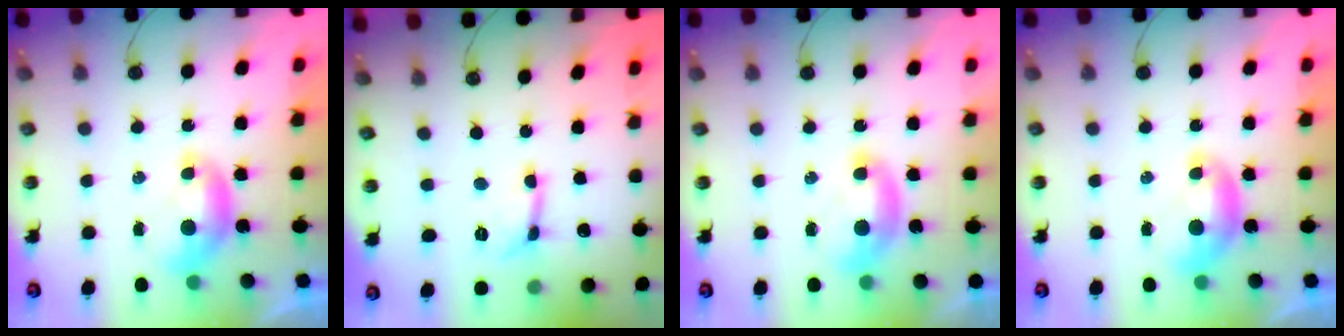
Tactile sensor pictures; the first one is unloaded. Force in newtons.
{"total": 0.0}
{"total": 1.9, "press": 1.9, "slide": 0.4}
{"total": 0.0}